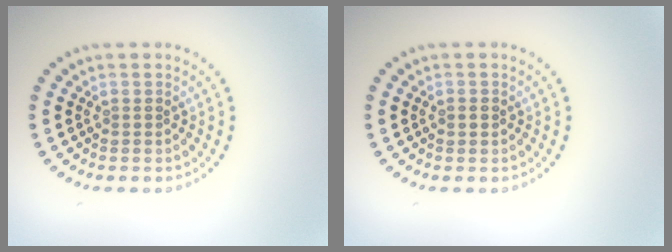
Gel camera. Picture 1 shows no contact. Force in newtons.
{"total": 1.1, "press": 1.1, "slide": 0.1}